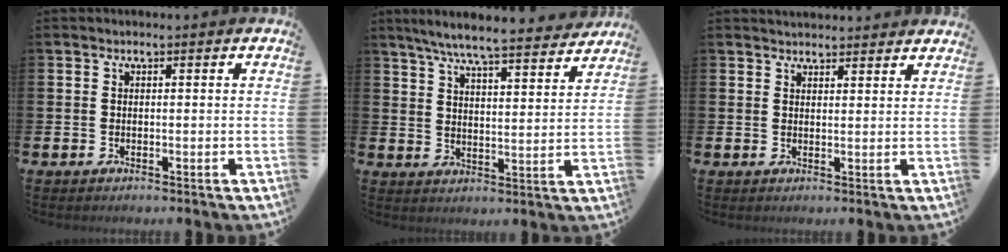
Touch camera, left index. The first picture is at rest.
{"total": 7.3, "force": [6.9, 0.3, 2.6], "torque": [-0.063, -0.046, 0.118]}
{"total": 2.6, "force": [2.6, 0.4, 0.0], "torque": [-0.004, -0.011, 0.047]}